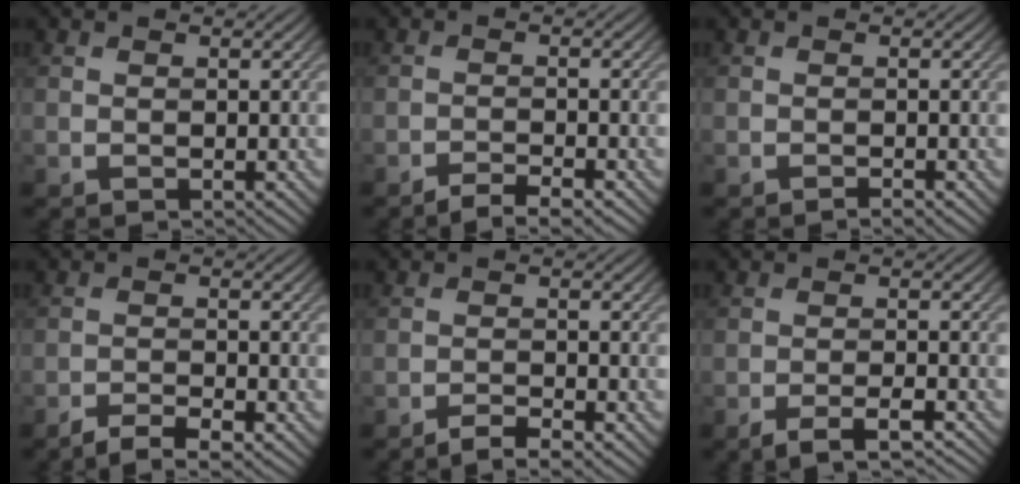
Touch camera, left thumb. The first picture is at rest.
{"total": 3.0, "force": [-2.4, 0.4, 1.7], "torque": [-0.024, 0.005, -0.047]}
{"total": 0.8, "force": [-0.6, 0.0, 0.5], "torque": [-0.008, -0.001, -0.012]}
{"total": 3.6, "force": [-2.8, 0.6, 2.1], "torque": [-0.039, 0.001, -0.051]}
{"total": 2.6, "force": [-2.0, 0.3, 1.6], "torque": [-0.025, 0.004, -0.042]}
{"total": 3.8, "force": [-2.6, 0.7, 2.6], "torque": [-0.042, 0.005, -0.047]}